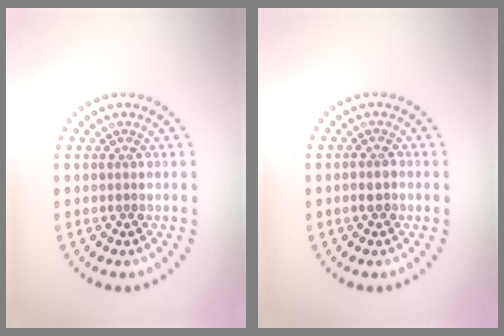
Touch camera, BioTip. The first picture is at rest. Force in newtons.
{"total": 1.2, "press": 1.1, "slide": 0.4}